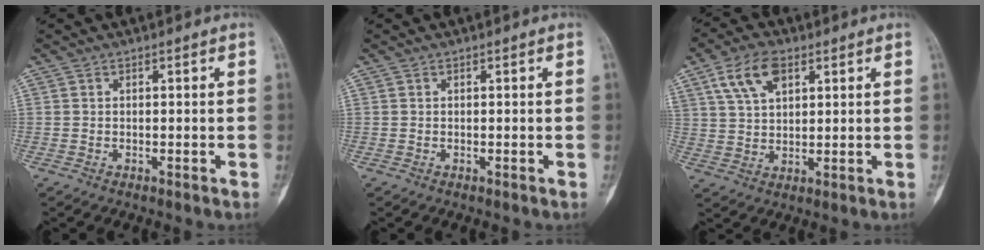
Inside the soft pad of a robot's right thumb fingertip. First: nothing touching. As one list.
[{"total": 0.0}, {"total": 8.6, "force": [4.1, 4.8, 5.9], "torque": [-0.103, -0.006, 0.078]}]